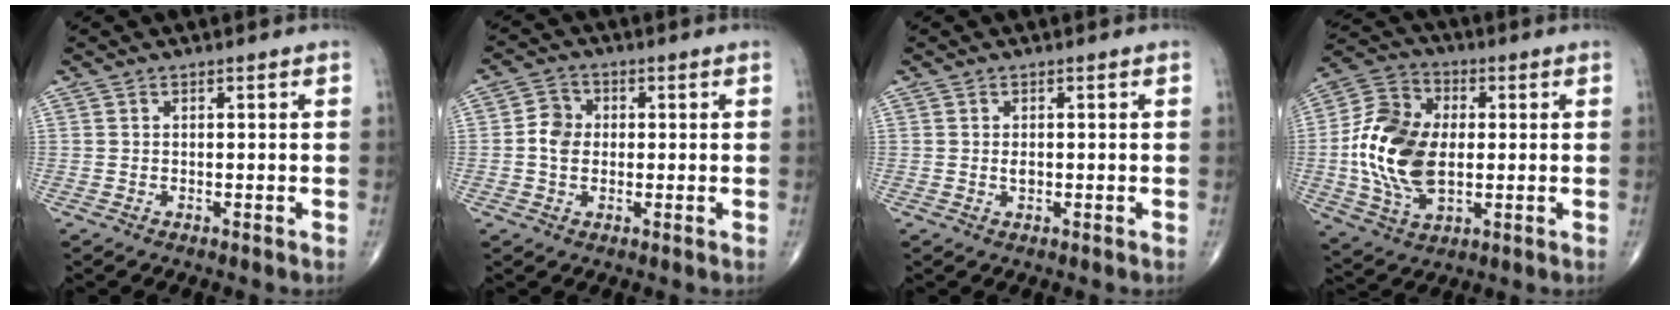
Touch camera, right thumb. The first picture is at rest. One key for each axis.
{"total": 4.8, "fx": -0.1, "fy": 3.9, "fz": 2.7, "tx": -0.038, "ty": 0.010, "tz": -0.010}
{"total": 1.1, "fx": -0.1, "fy": 0.7, "fz": 0.9, "tx": -0.016, "ty": -0.001, "tz": 0.000}
{"total": 16.9, "fx": -0.3, "fy": 10.5, "fz": 13.2, "tx": -0.249, "ty": 0.009, "tz": -0.006}